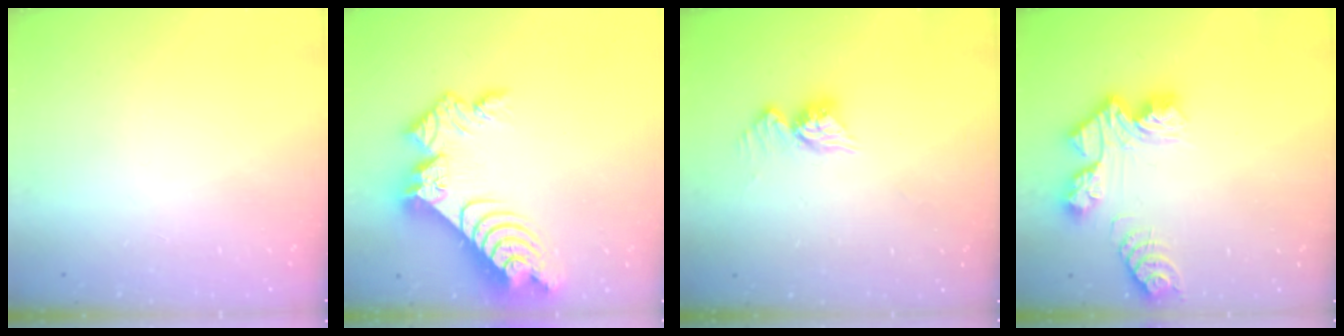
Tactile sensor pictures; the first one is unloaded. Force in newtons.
{"total": 15.0, "press": 15.0, "slide": 1.4}
{"total": 9.7, "press": 9.7, "slide": 0.9}
{"total": 12.0, "press": 12.0, "slide": 1.1}